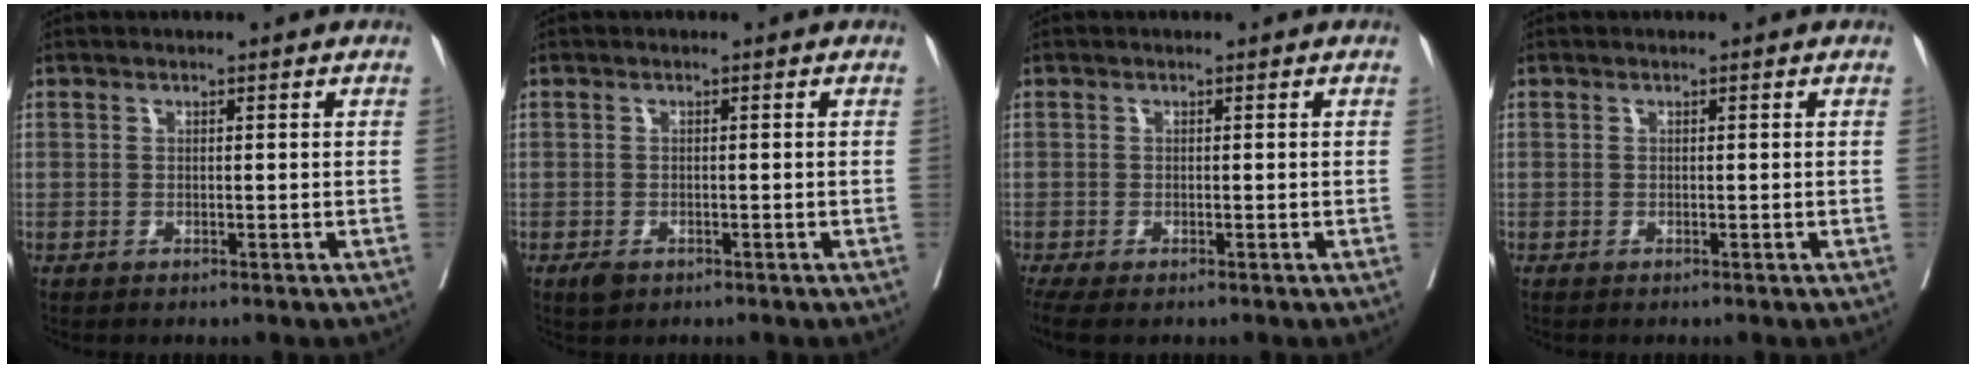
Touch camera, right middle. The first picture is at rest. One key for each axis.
{"total": 1.7, "fx": -1.0, "fy": 0.9, "fz": 1.0, "tx": -0.020, "ty": -0.001, "tz": -0.011}
{"total": 4.9, "fx": -3.6, "fy": 1.6, "fz": 3.0, "tx": -0.059, "ty": -0.014, "tz": -0.059}
{"total": 0.0}